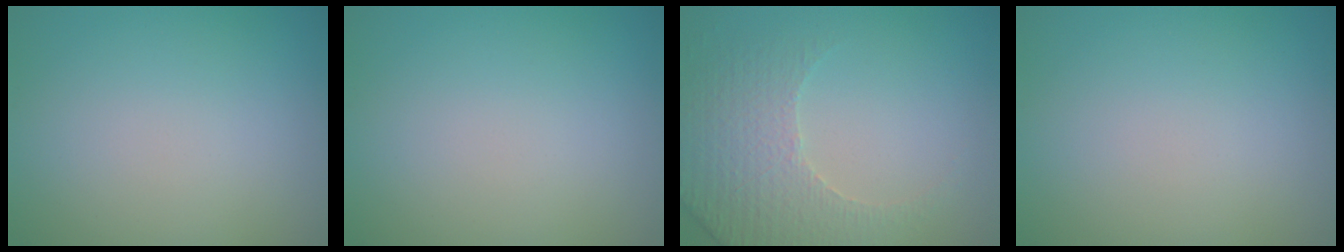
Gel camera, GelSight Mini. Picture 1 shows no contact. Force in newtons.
{"total": 0.0}
{"total": 4.7, "press": 3.6, "slide": 3.0}
{"total": 0.0}